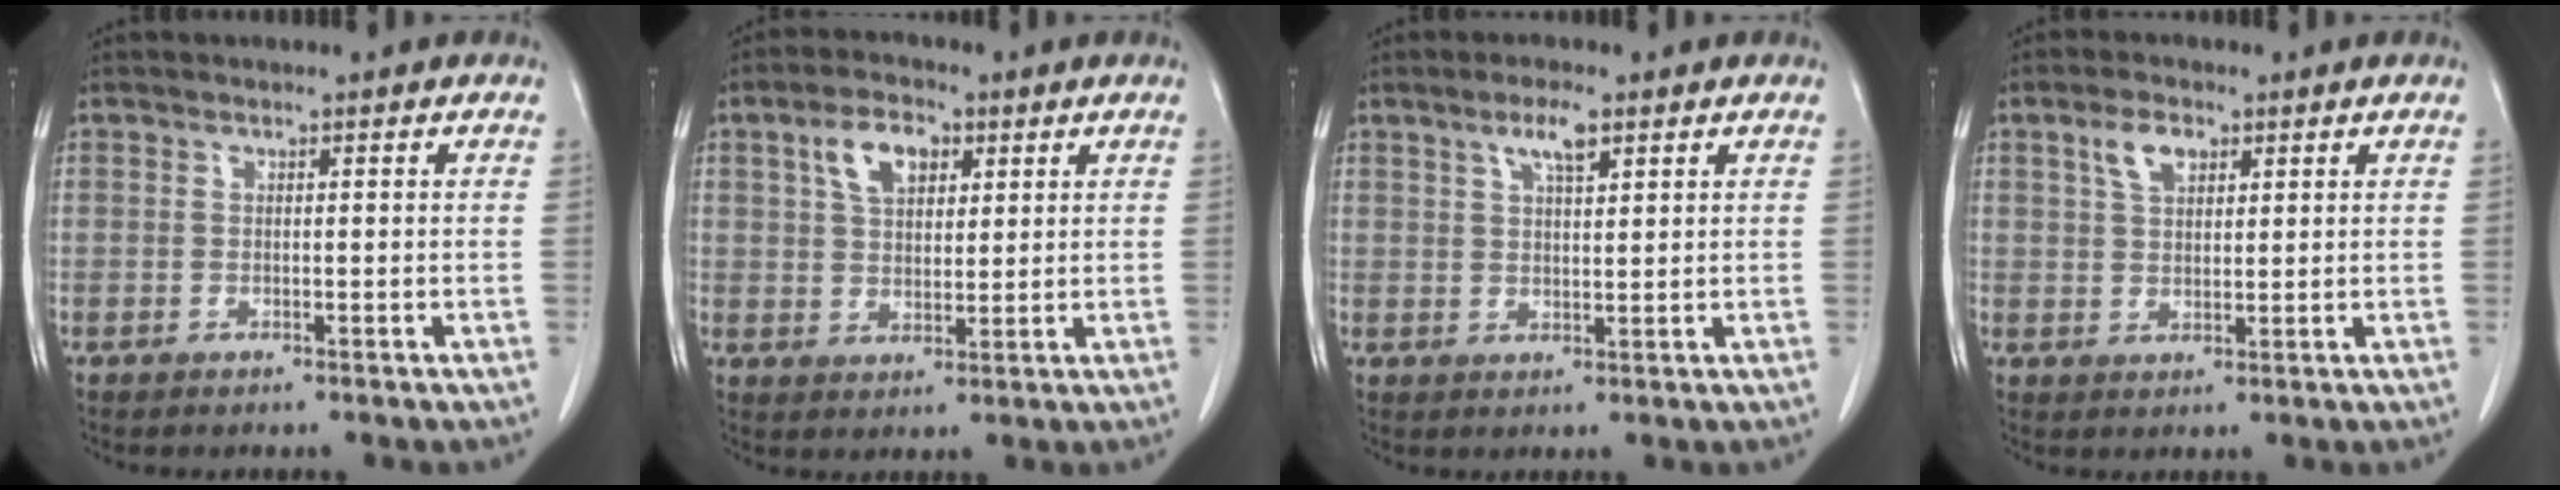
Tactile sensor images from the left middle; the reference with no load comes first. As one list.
[{"total": 6.3, "force": [2.8, 3.6, 4.3], "torque": [-0.081, 0.015, 0.052]}, {"total": 4.0, "force": [2.4, 0.8, 3.1], "torque": [-0.061, 0.003, 0.044]}, {"total": 4.0, "force": [2.1, 2.2, 2.6], "torque": [-0.053, 0.008, 0.043]}]